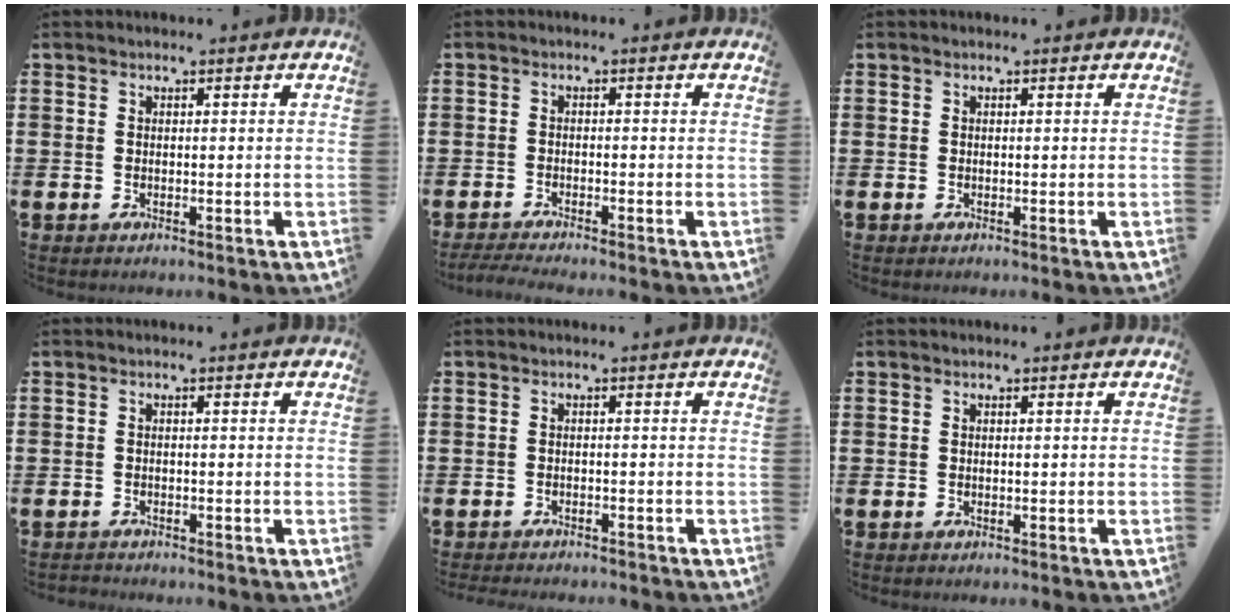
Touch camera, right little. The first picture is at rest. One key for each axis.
{"total": 1.0, "fx": -0.8, "fy": 0.0, "fz": 0.5, "tx": -0.008, "ty": 0.004, "tz": -0.016}
{"total": 0.0}
{"total": 0.5, "fx": -0.5, "fy": 0.1, "fz": -0.1, "tx": 0.000, "ty": -0.002, "tz": -0.011}
{"total": 0.5, "fx": -0.5, "fy": 0.0, "fz": -0.2, "tx": 0.001, "ty": 0.002, "tz": -0.010}
{"total": 0.6, "fx": 0.5, "fy": 0.0, "fz": -0.1, "tx": 0.002, "ty": 0.004, "tz": 0.011}